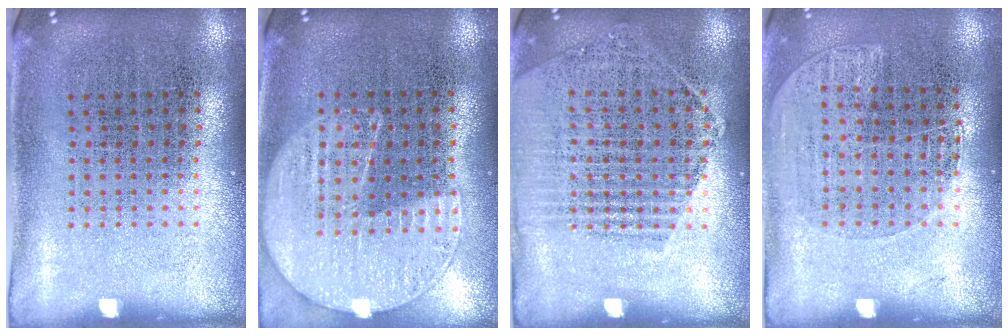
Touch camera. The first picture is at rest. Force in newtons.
{"total": 1.1, "press": 1.1, "slide": 0.4}
{"total": 1.4, "press": 1.4, "slide": 0.1}
{"total": 1.1, "press": 1.0, "slide": 0.5}